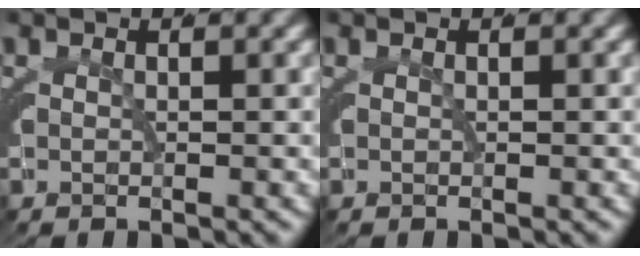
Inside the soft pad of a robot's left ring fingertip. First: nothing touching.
{"total": 0.0}